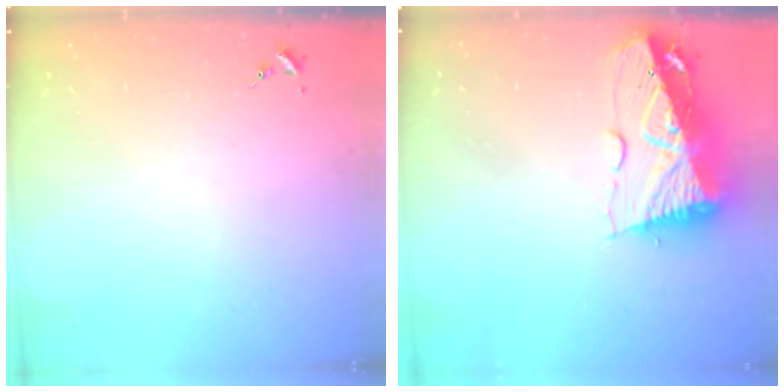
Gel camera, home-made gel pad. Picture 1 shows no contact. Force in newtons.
{"total": 14.8, "press": 14.7, "slide": 1.8}